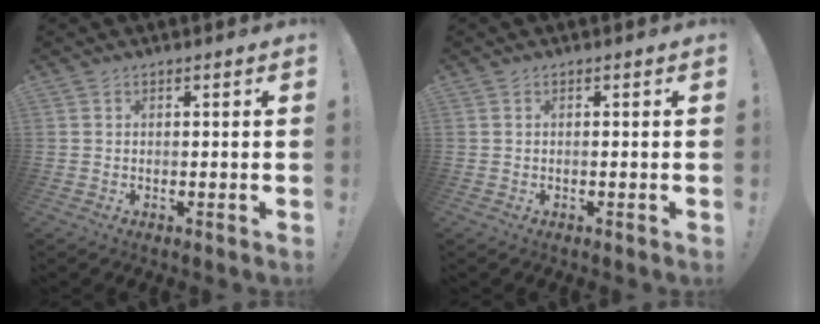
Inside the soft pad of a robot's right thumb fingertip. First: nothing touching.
{"total": 0.0}